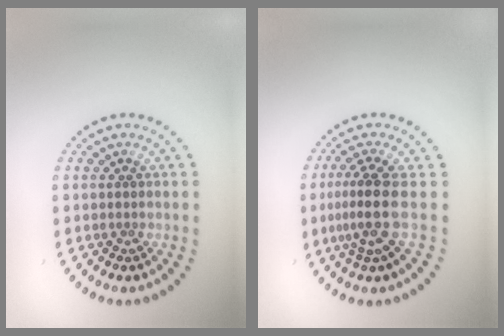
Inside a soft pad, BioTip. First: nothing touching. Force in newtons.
{"total": 3.4, "press": 2.4, "slide": 2.4}